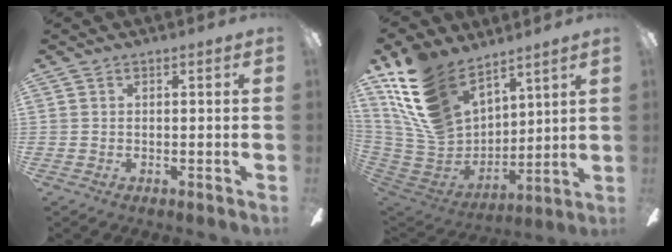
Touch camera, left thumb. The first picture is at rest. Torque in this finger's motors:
{"motor_torque": [2.38, 2.17, 1.59, -1.18, 0.65]}